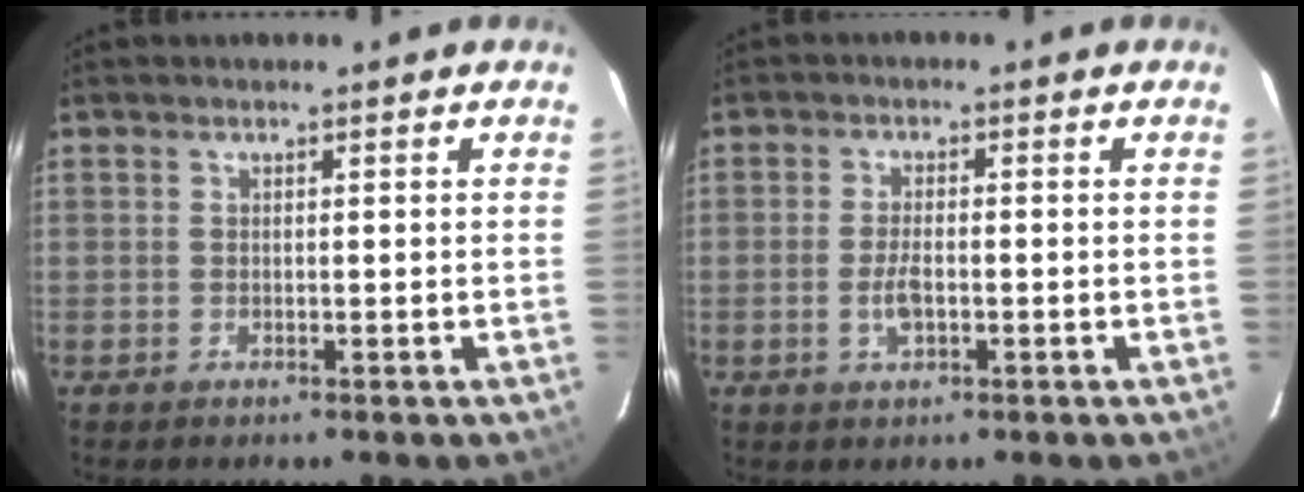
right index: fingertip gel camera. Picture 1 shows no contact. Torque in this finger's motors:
{"motor_torque": [-0.12, -0.03, -0.02, 0.01]}